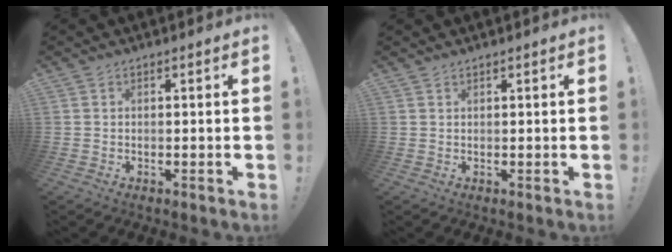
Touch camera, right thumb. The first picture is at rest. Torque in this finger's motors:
{"motor_torque": [-0.36, 0.09, 0.35, -0.10, 0.11]}